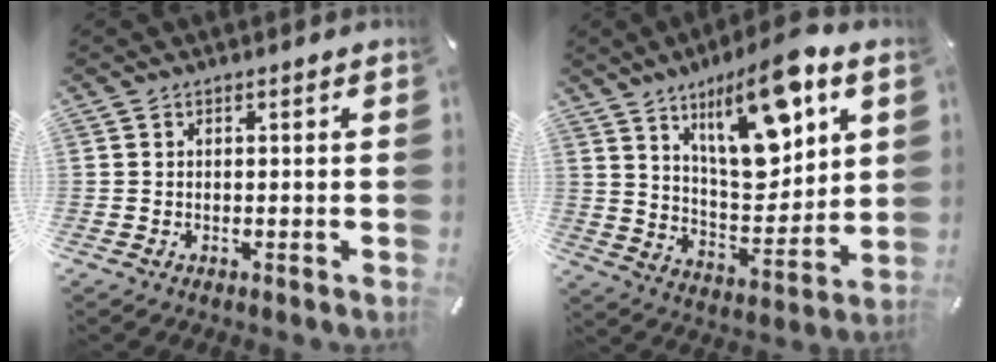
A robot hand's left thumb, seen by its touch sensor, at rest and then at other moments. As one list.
[{"total": 18.2, "force": [9.9, 7.5, 13.3], "torque": [-0.191, -0.048, 0.162]}]